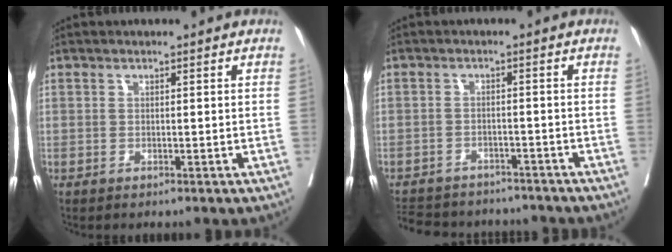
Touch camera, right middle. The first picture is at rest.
{"total": 14.1, "force": [-12.7, 4.6, 4.0], "torque": [-0.101, 0.002, -0.166]}